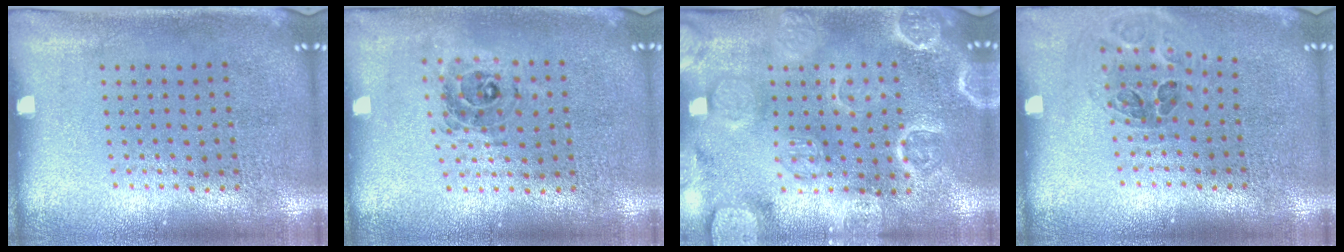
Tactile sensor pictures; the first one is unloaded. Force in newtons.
{"total": 0.7, "press": 0.7, "slide": 0.1}
{"total": 3.6, "press": 3.5, "slide": 0.8}
{"total": 0.9, "press": 0.9, "slide": 0.2}